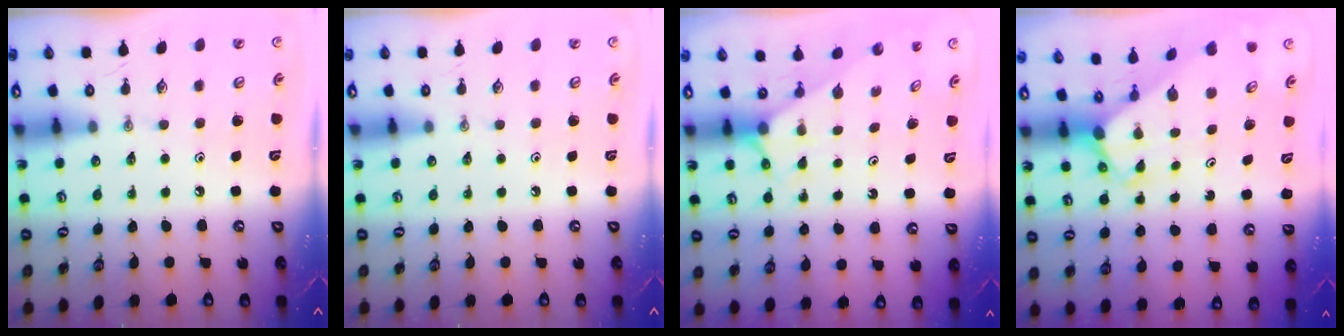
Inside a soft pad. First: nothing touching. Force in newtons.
{"total": 0.0}
{"total": 3.0, "press": 3.0, "slide": 0.2}
{"total": 2.9, "press": 2.9, "slide": 0.2}